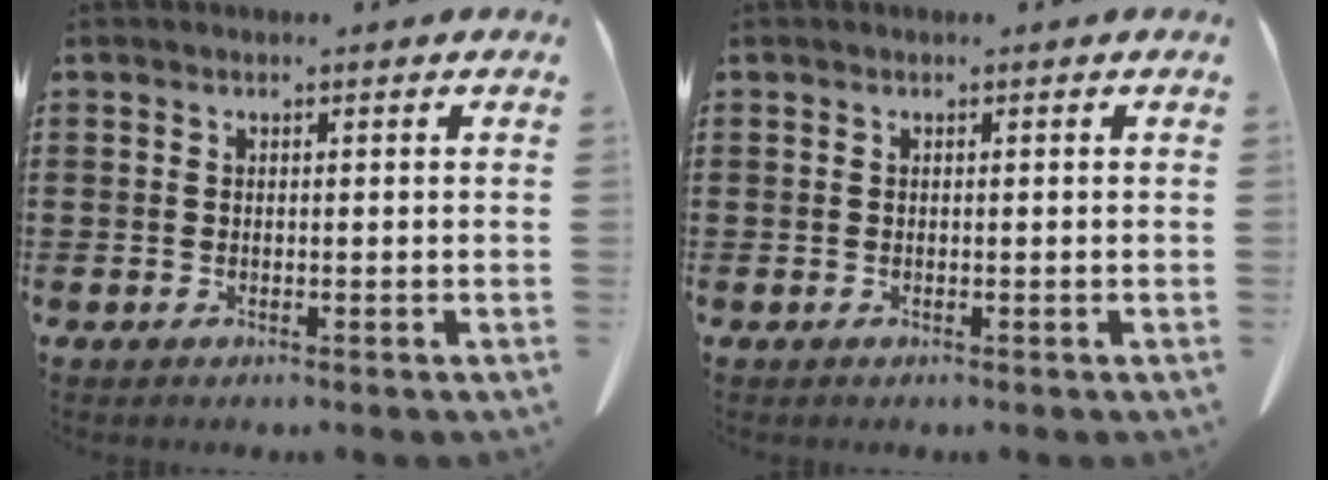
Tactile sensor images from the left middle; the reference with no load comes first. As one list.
[{"total": 0.0}]